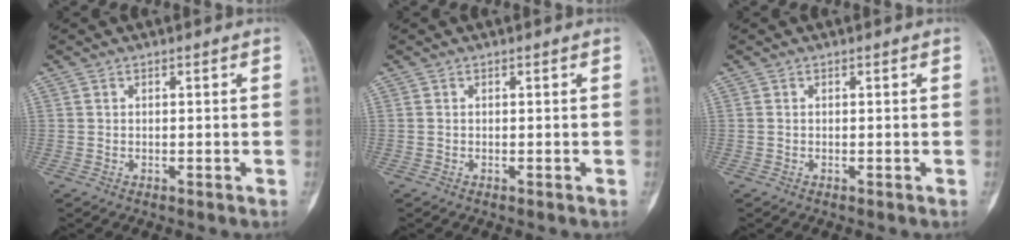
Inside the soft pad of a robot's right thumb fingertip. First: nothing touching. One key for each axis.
{"total": 0.0}
{"total": 0.0}